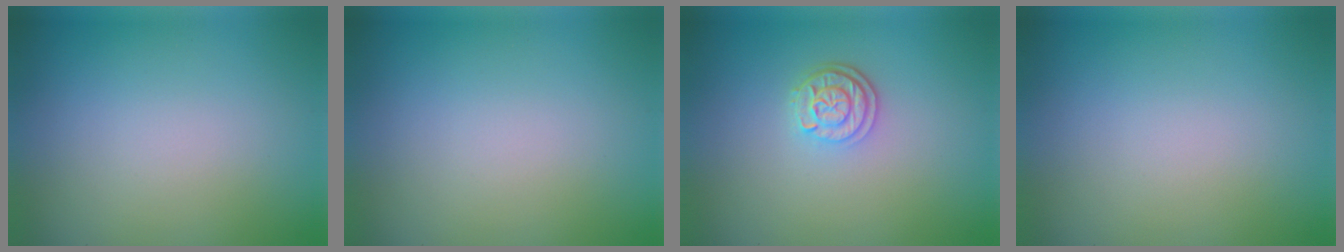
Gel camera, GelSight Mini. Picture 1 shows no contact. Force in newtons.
{"total": 0.0}
{"total": 2.5, "press": 2.1, "slide": 1.4}
{"total": 0.0}